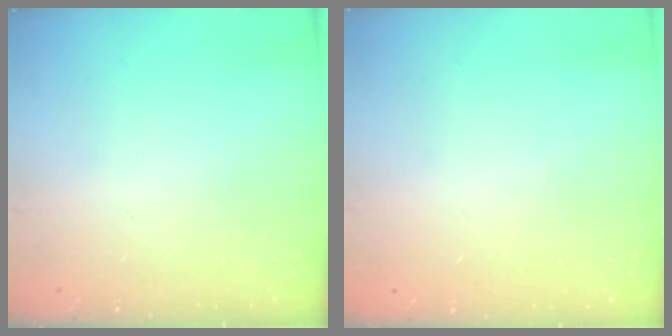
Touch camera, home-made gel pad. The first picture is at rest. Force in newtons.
{"total": 0.0}